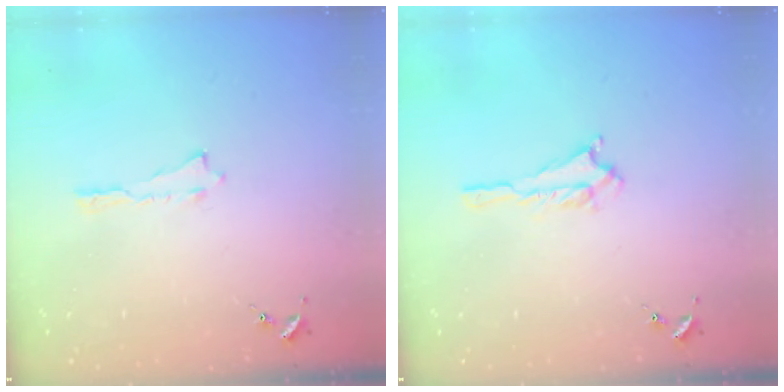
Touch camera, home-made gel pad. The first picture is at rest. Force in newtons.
{"total": 1.3, "press": 1.3, "slide": 0.2}